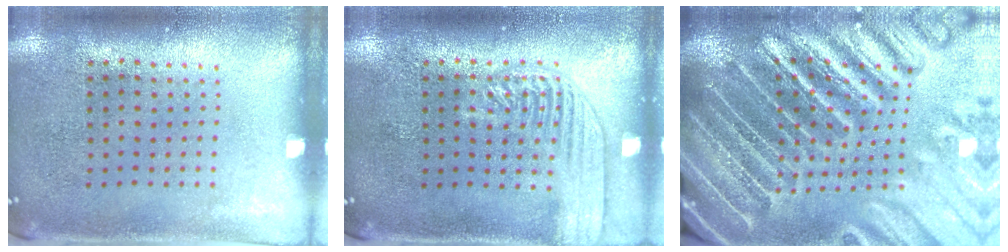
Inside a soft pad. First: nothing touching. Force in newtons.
{"total": 2.8, "press": 2.8, "slide": 0.4}
{"total": 4.8, "press": 4.4, "slide": 2.0}